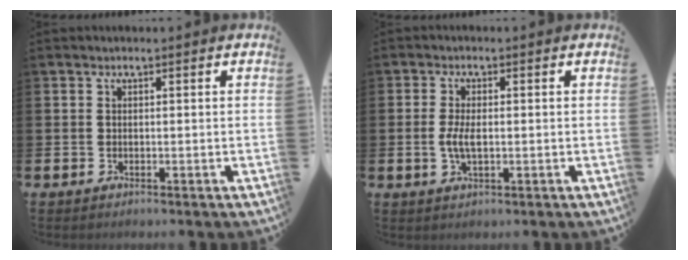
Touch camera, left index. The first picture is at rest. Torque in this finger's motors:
{"motor_torque": [0.80, 0.17, 0.09, 0.15]}